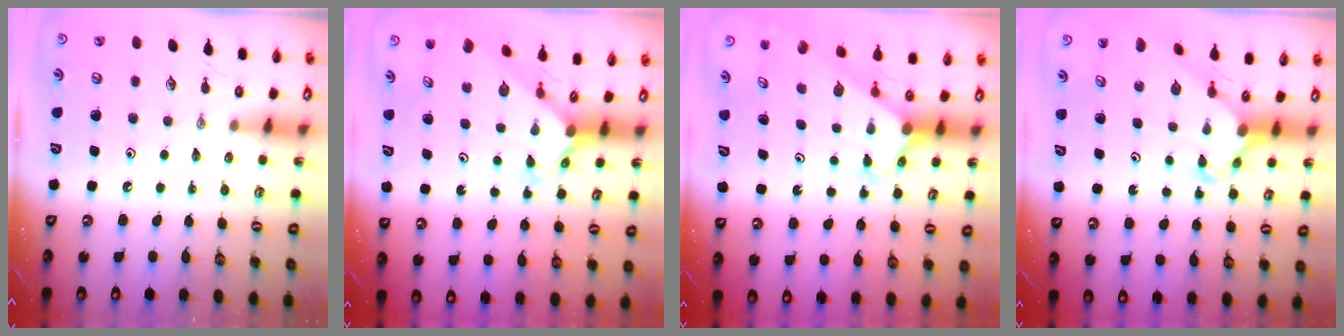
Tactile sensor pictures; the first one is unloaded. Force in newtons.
{"total": 2.5, "press": 2.5, "slide": 0.3}
{"total": 2.5, "press": 2.5, "slide": 0.2}
{"total": 4.1, "press": 4.1, "slide": 0.4}